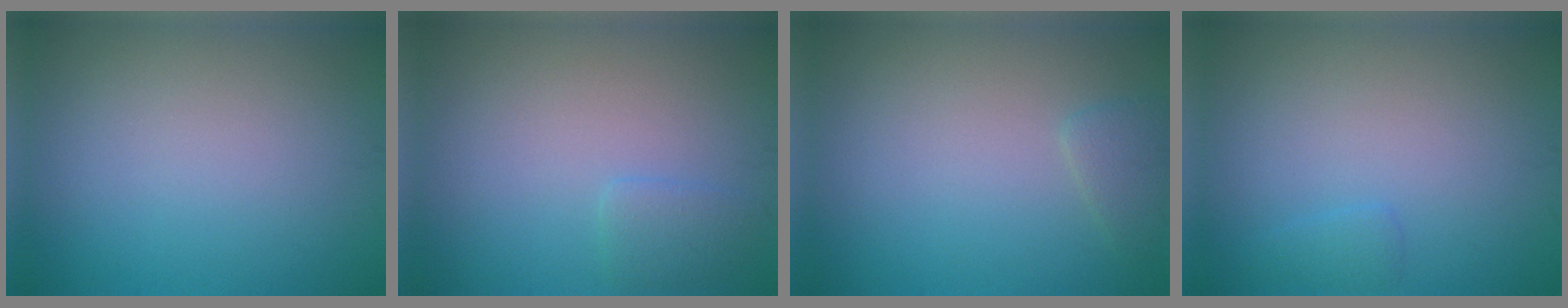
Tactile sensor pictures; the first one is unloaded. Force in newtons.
{"total": 1.4, "press": 1.4, "slide": 0.1}
{"total": 1.3, "press": 1.3, "slide": 0.1}
{"total": 0.9, "press": 0.9, "slide": 0.1}